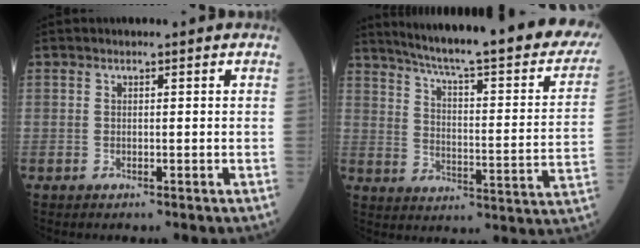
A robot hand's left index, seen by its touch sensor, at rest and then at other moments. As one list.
[{"total": 31.2, "force": [25.9, 3.1, 17.2], "torque": [-0.250, -0.062, 0.330]}]